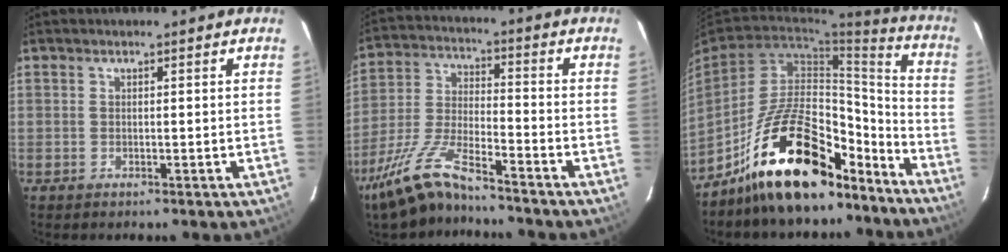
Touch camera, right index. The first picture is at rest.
{"total": 12.0, "force": [-9.9, 1.9, 6.5], "torque": [-0.145, -0.002, -0.193]}
{"total": 21.3, "force": [-15.9, 8.3, 11.6], "torque": [-0.189, 0.044, -0.240]}